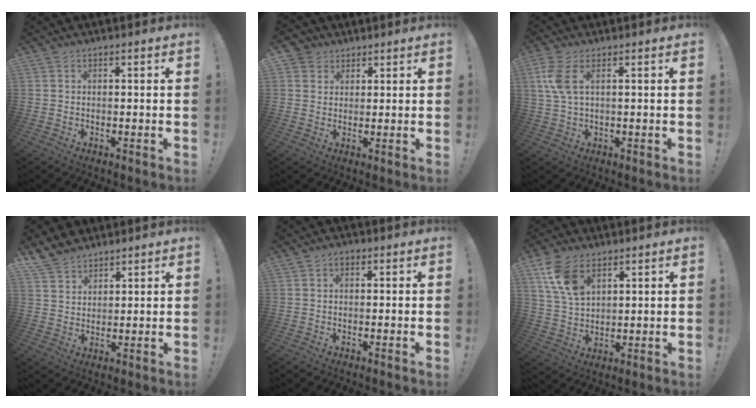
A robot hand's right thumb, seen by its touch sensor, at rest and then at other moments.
{"total": 4.2, "force": [2.5, 3.3, 0.6], "torque": [-0.010, -0.011, 0.049]}
{"total": 6.3, "force": [2.0, 2.5, 5.4], "torque": [-0.120, -0.002, 0.038]}
{"total": 6.9, "force": [5.7, 3.6, 1.3], "torque": [-0.024, -0.041, 0.113]}
{"total": 1.4, "force": [0.3, 1.0, 0.9], "torque": [-0.009, 0.001, 0.005]}
{"total": 11.0, "force": [6.1, 6.4, 6.6], "torque": [-0.121, -0.021, 0.118]}